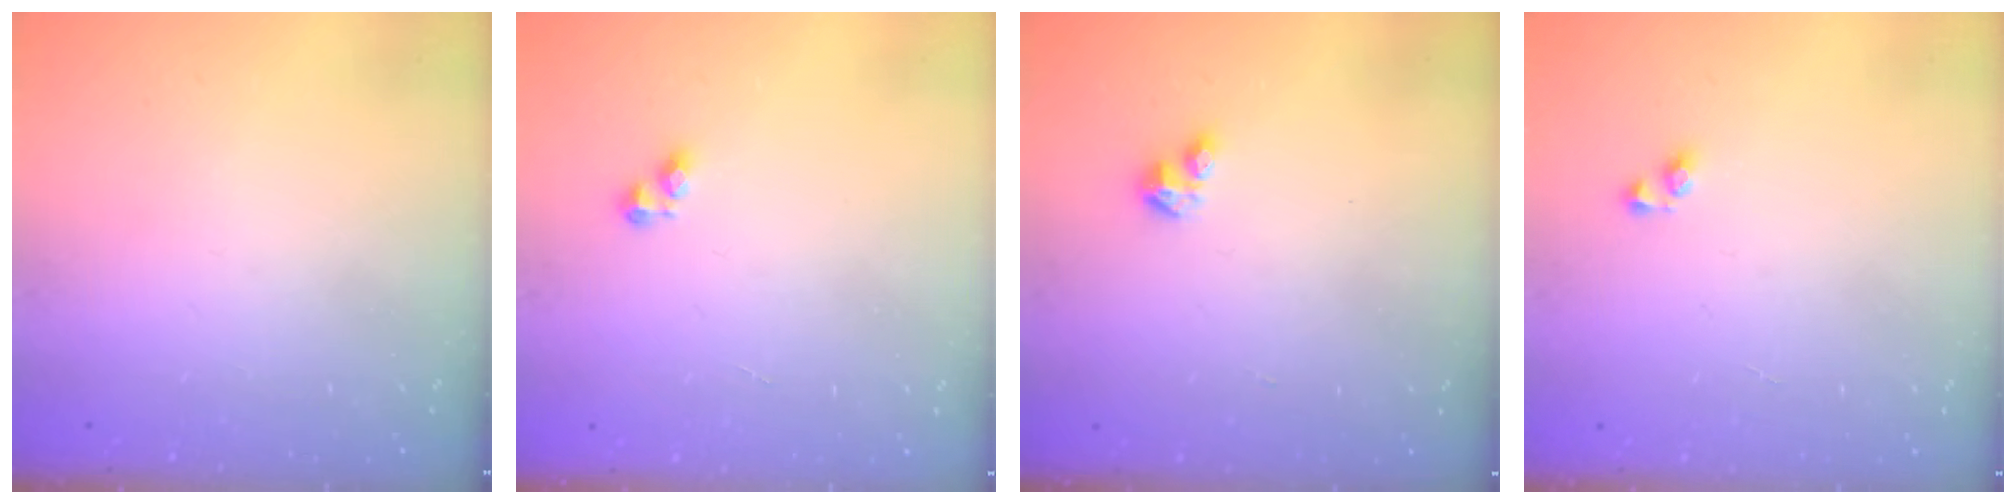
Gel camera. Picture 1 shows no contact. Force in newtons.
{"total": 2.4, "press": 2.4, "slide": 0.3}
{"total": 2.9, "press": 2.8, "slide": 0.6}
{"total": 2.9, "press": 2.9, "slide": 0.3}